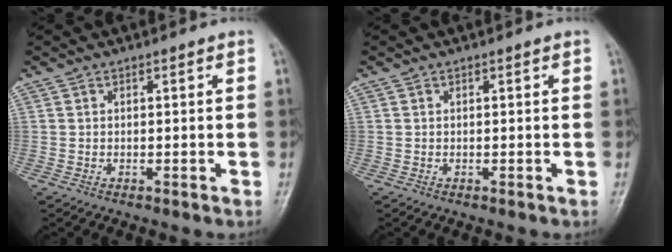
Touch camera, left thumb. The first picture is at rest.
{"total": 0.0}